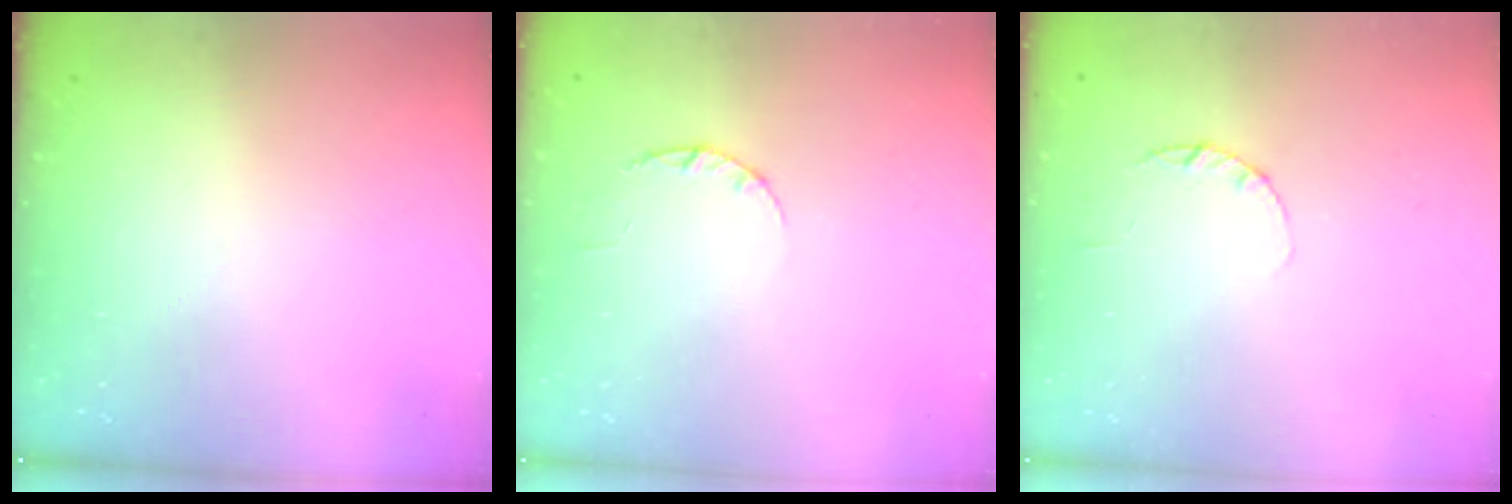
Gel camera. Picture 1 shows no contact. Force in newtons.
{"total": 2.4, "press": 2.3, "slide": 0.4}
{"total": 2.2, "press": 2.2, "slide": 0.4}